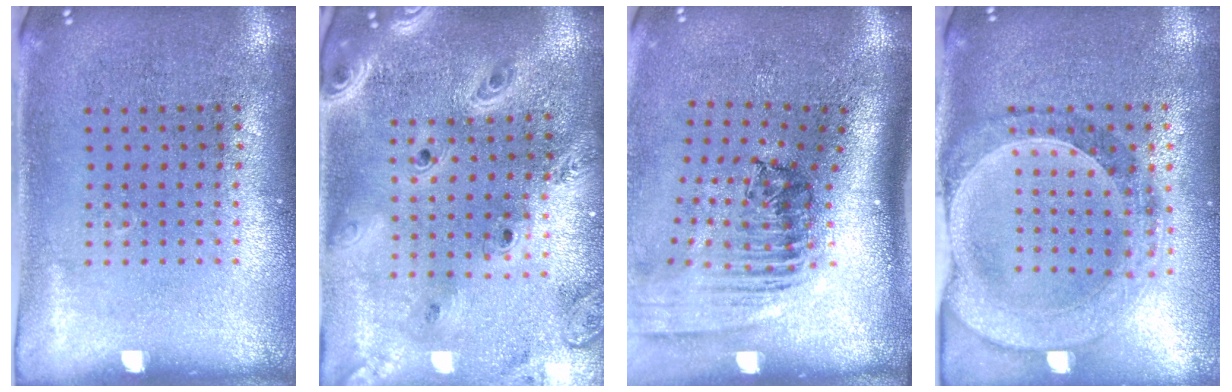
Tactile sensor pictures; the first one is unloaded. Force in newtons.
{"total": 3.2, "press": 2.6, "slide": 1.8}
{"total": 2.5, "press": 1.8, "slide": 1.7}
{"total": 1.4, "press": 1.4, "slide": 0.2}